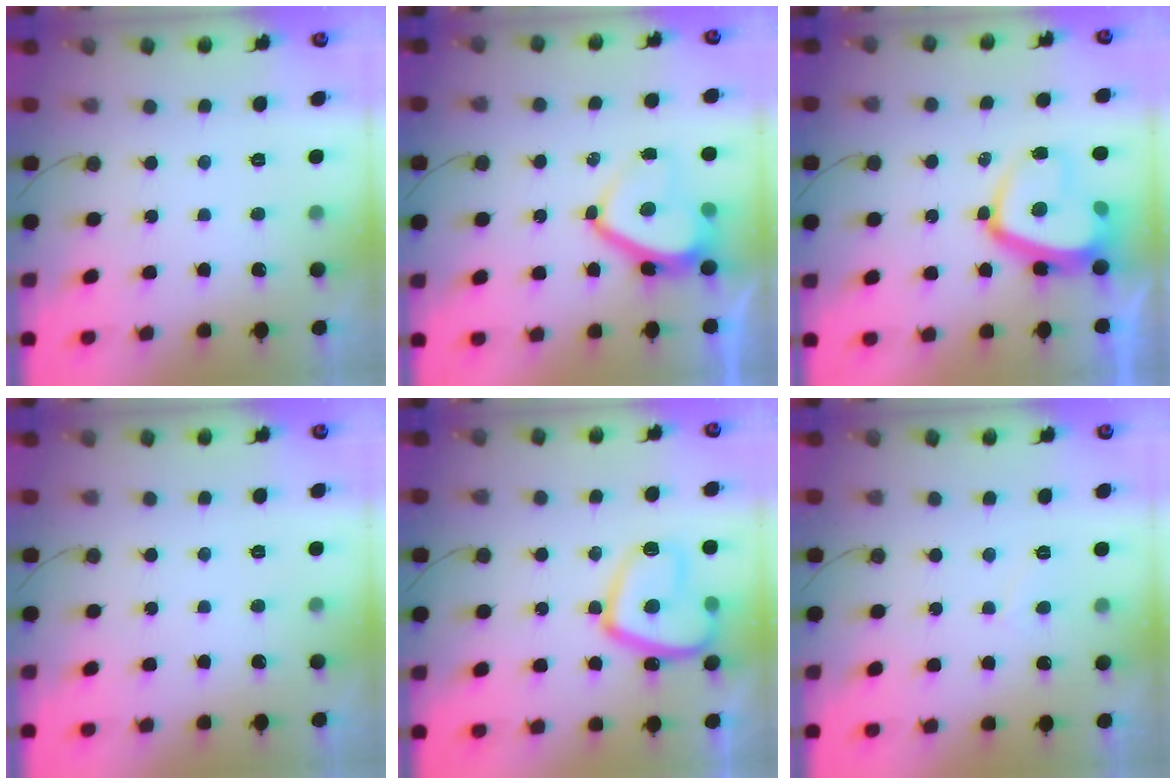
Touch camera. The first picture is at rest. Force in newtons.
{"total": 7.7, "press": 7.7, "slide": 0.7}
{"total": 12.2, "press": 12.2, "slide": 0.9}
{"total": 0.0}
{"total": 15.1, "press": 15.0, "slide": 1.8}
{"total": 3.1, "press": 3.1, "slide": 0.4}